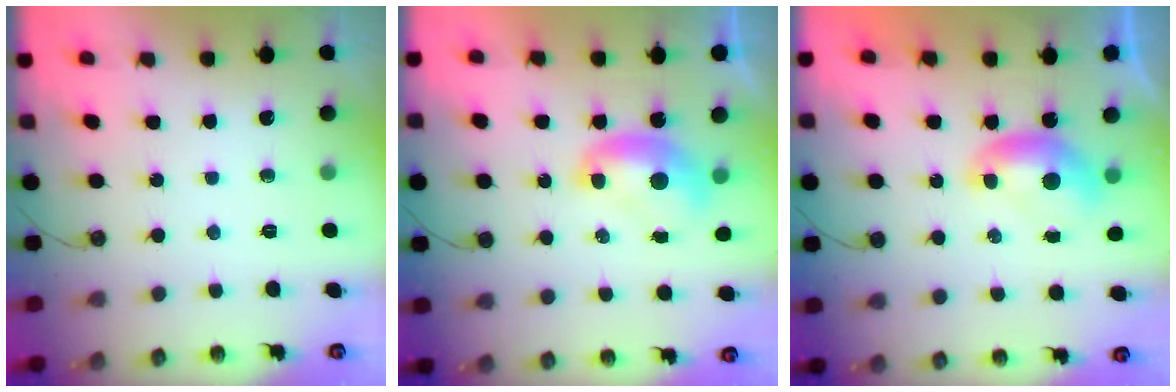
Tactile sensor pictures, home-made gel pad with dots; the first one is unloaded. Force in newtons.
{"total": 1.6, "press": 1.6, "slide": 0.3}
{"total": 0.0}